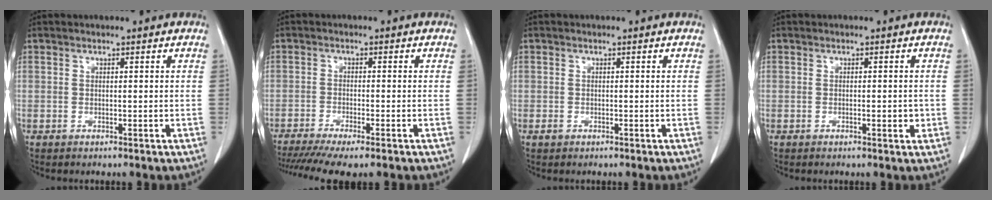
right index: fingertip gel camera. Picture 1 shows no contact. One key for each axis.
{"total": 10.1, "fx": -8.0, "fy": 0.7, "fz": 6.1, "tx": -0.092, "ty": -0.014, "tz": -0.126}
{"total": 0.6, "fx": -0.3, "fy": 0.5, "fz": 0.2, "tx": -0.004, "ty": 0.002, "tz": -0.005}
{"total": 1.6, "fx": -0.4, "fy": 0.6, "fz": 1.4, "tx": -0.020, "ty": 0.000, "tz": -0.004}